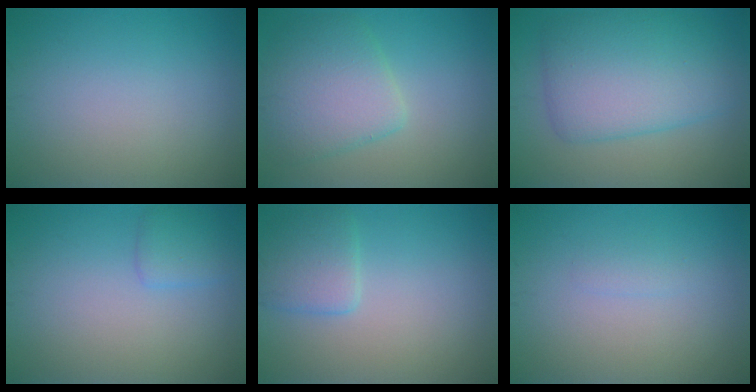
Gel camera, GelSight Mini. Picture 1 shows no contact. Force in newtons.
{"total": 5.2, "press": 5.2, "slide": 0.2}
{"total": 7.7, "press": 7.7, "slide": 0.1}
{"total": 1.6, "press": 1.6, "slide": 0.0}
{"total": 2.7, "press": 2.7, "slide": 0.2}
{"total": 0.7, "press": 0.7, "slide": 0.1}